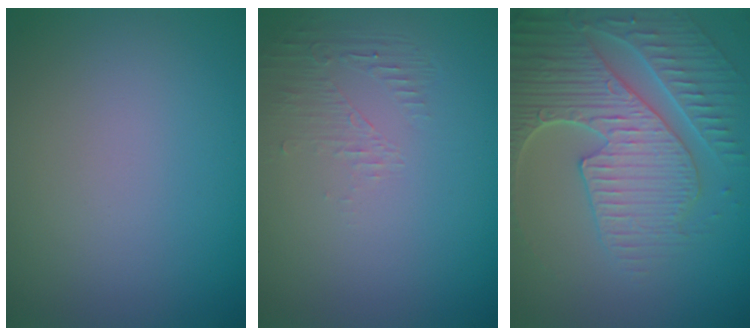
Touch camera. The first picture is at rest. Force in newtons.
{"total": 1.3, "press": 0.0, "slide": 1.3}
{"total": 7.5, "press": 5.9, "slide": 4.7}